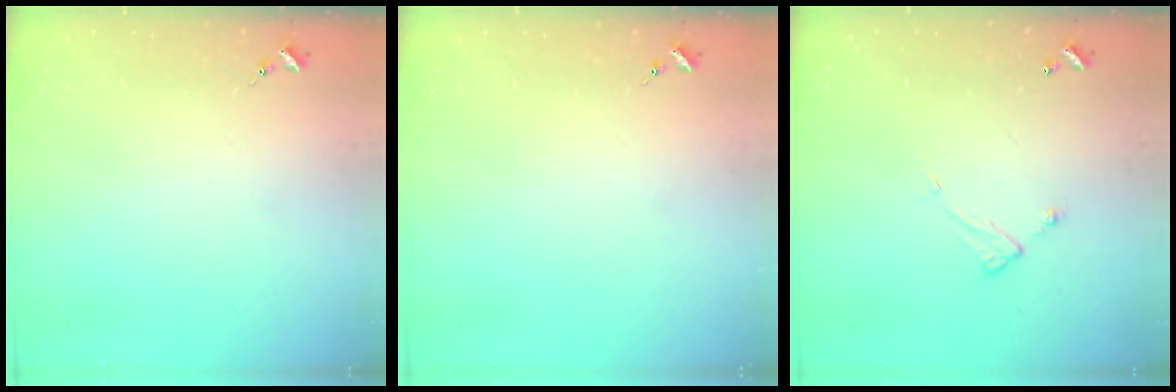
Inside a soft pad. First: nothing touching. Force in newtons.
{"total": 0.0}
{"total": 5.0, "press": 5.0, "slide": 0.2}